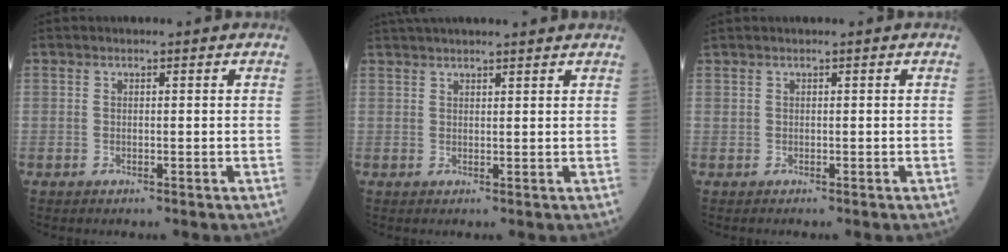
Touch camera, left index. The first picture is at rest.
{"total": 9.3, "force": [8.4, 0.6, 4.1], "torque": [-0.060, 0.031, 0.113]}
{"total": 0.0}